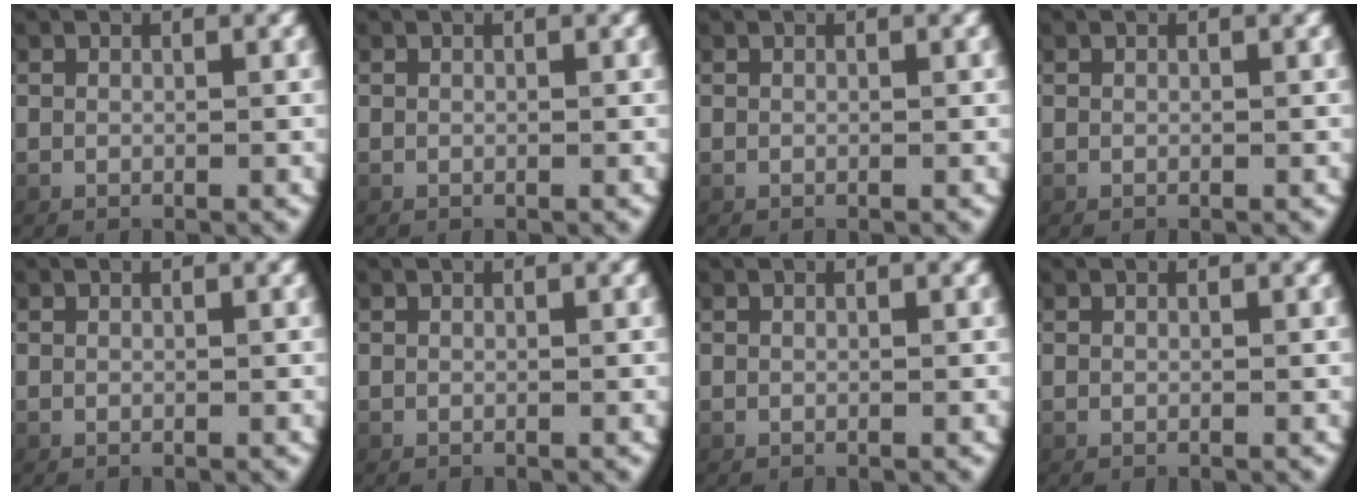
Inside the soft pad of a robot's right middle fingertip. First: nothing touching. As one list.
[{"total": 0.0}, {"total": 0.0}, {"total": 0.0}, {"total": 0.0}, {"total": 0.0}, {"total": 1.4, "force": [0.0, -1.3, -0.5], "torque": [0.009, 0.000, 0.006]}, {"total": 0.0}]